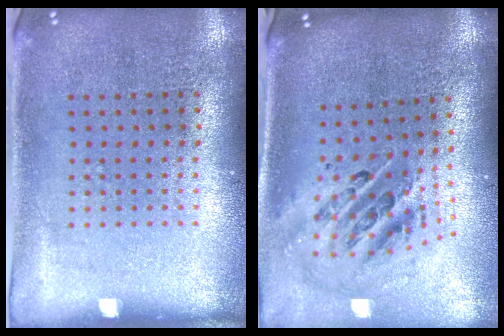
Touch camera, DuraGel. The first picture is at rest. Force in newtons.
{"total": 1.7, "press": 1.4, "slide": 1.1}